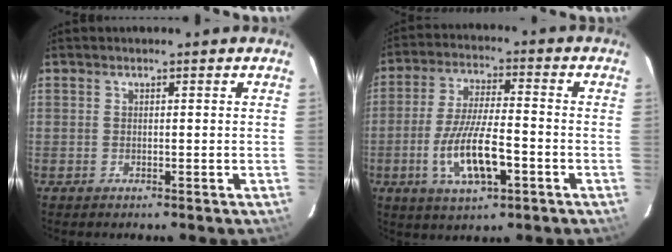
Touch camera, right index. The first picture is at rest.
{"total": 12.0, "force": [-4.3, 3.4, 10.7], "torque": [-0.214, -0.012, -0.072]}